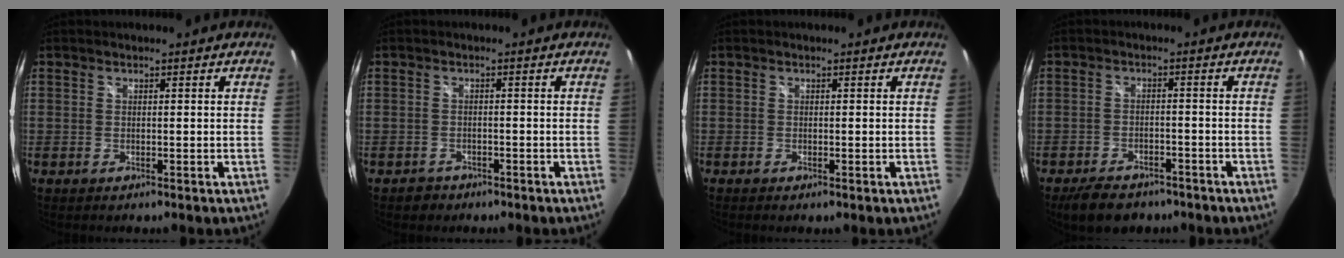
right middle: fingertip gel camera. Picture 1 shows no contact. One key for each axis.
{"total": 2.4, "fx": -1.6, "fy": 1.7, "fz": 0.3, "tx": -0.014, "ty": 0.001, "tz": -0.022}
{"total": 0.6, "fx": -0.3, "fy": 0.0, "fz": 0.5, "tx": -0.009, "ty": 0.000, "tz": -0.006}
{"total": 8.7, "fx": -6.7, "fy": 4.1, "fz": 3.8, "tx": -0.089, "ty": 0.000, "tz": -0.100}